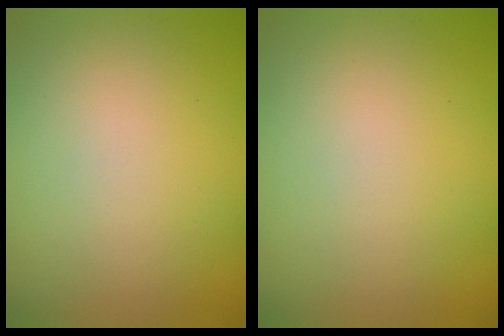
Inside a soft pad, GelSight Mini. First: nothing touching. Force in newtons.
{"total": 0.0}